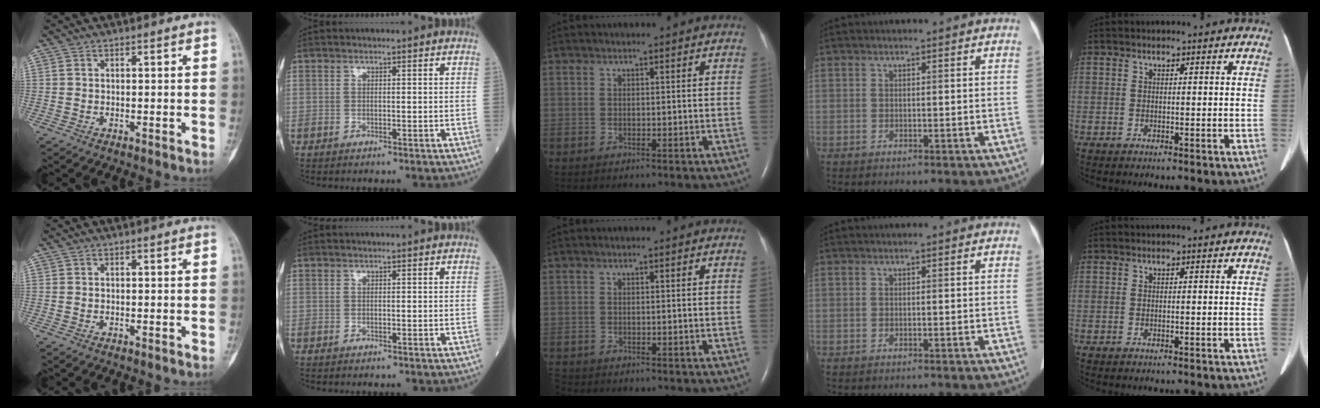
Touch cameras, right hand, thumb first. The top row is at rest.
{"middle": {"total": 1.1, "force": [-1.1, 0.3, 0.1], "torque": [-0.004, -0.004, -0.017]}}